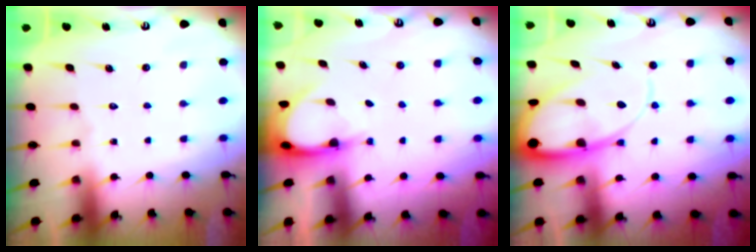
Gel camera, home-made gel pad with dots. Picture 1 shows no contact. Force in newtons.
{"total": 3.8, "press": 3.8, "slide": 0.4}
{"total": 14.0, "press": 13.9, "slide": 1.7}